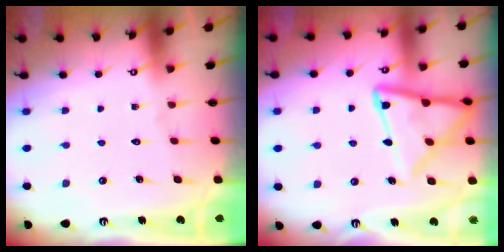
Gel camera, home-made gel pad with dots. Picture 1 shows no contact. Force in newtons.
{"total": 16.0, "press": 16.0, "slide": 1.4}